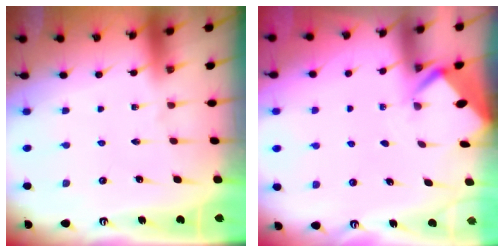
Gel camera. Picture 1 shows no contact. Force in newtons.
{"total": 2.8, "press": 2.8, "slide": 0.2}